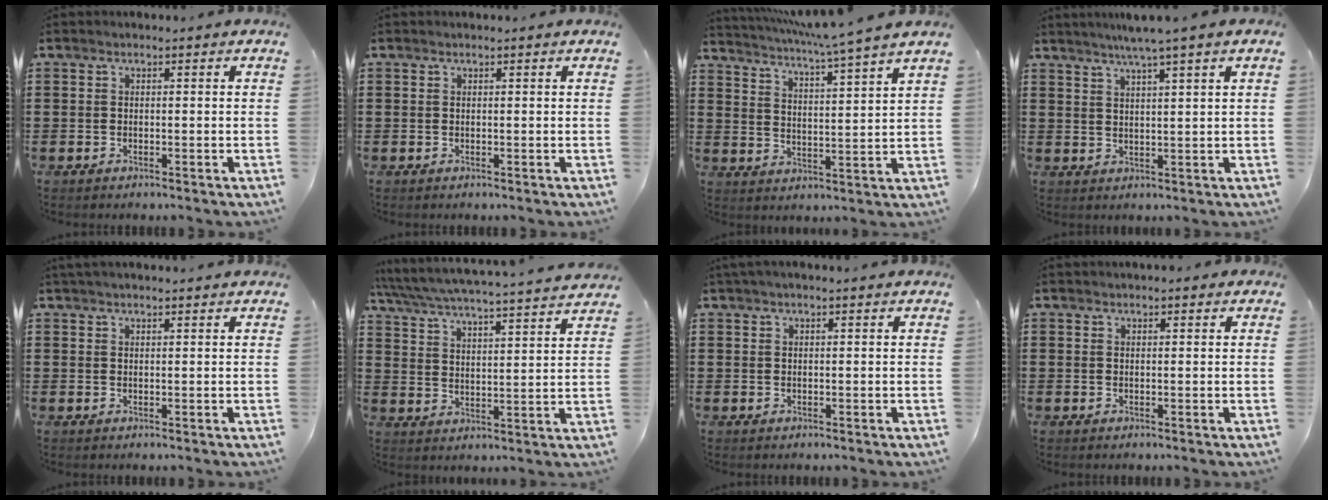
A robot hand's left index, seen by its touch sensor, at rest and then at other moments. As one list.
[{"total": 0.0}, {"total": 5.2, "force": [4.4, -1.5, 2.3], "torque": [-0.063, -0.039, 0.068]}, {"total": 3.8, "force": [2.9, -0.8, 2.3], "torque": [-0.051, -0.010, 0.049]}, {"total": 1.7, "force": [1.6, 0.0, 0.4], "torque": [-0.012, 0.003, 0.031]}, {"total": 4.2, "force": [4.0, -0.3, 1.3], "torque": [-0.047, -0.036, 0.059]}, {"total": 1.4, "force": [1.2, 0.0, 0.7], "torque": [-0.016, 0.000, 0.022]}, {"total": 1.5, "force": [1.4, 0.2, 0.5], "torque": [-0.012, 0.002, 0.026]}]